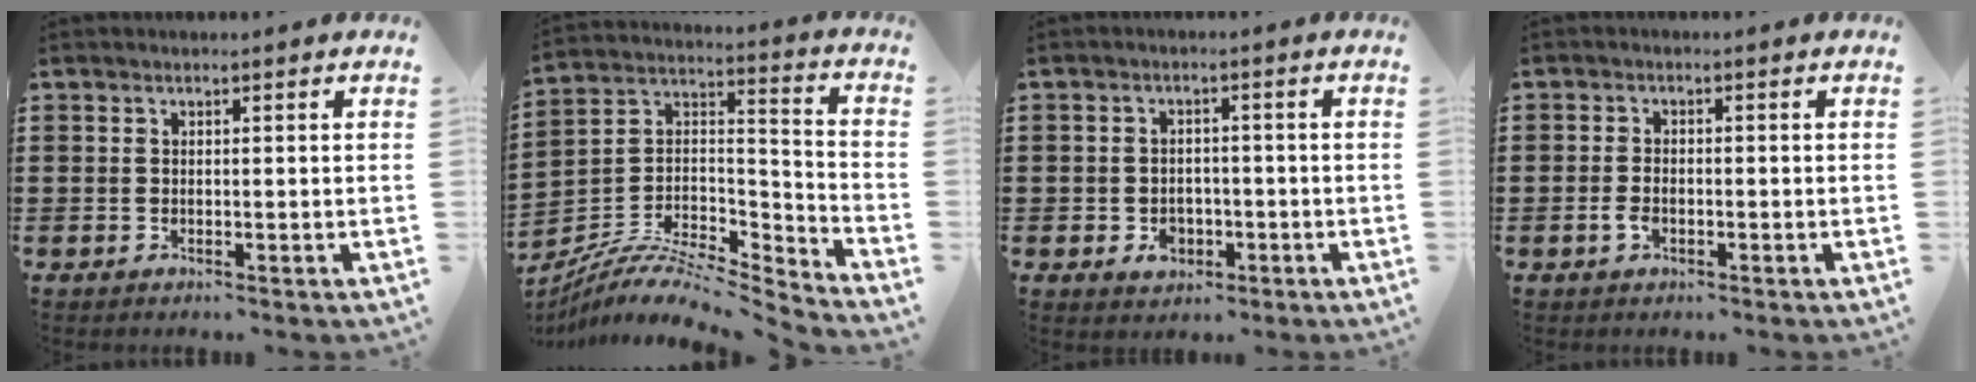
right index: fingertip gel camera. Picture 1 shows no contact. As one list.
[{"total": 6.9, "force": [-5.7, 1.7, 3.5], "torque": [-0.082, -0.011, -0.121]}, {"total": 2.4, "force": [-1.2, 1.7, 1.2], "torque": [-0.027, -0.003, -0.024]}, {"total": 2.0, "force": [-0.9, 0.9, 1.6], "torque": [-0.040, -0.004, -0.017]}]